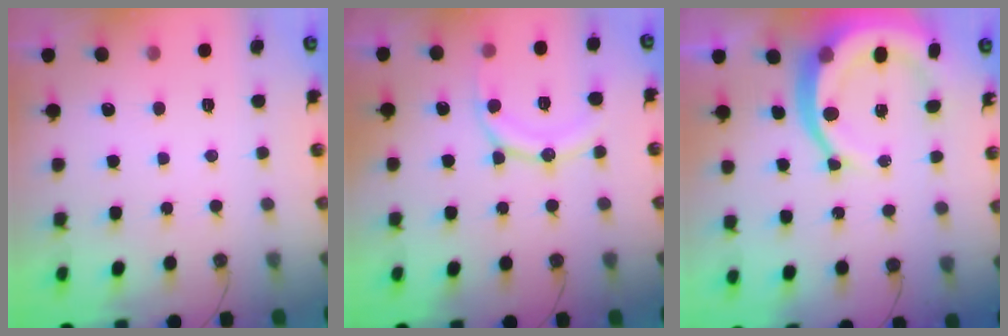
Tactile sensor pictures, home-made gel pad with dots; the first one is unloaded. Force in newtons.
{"total": 13.4, "press": 13.4, "slide": 1.4}
{"total": 14.6, "press": 14.4, "slide": 2.5}